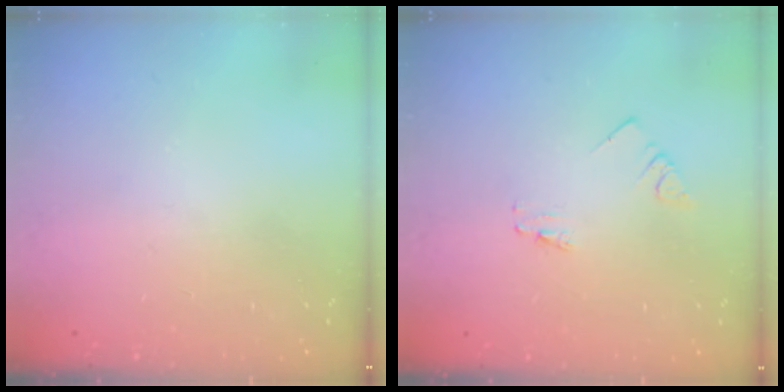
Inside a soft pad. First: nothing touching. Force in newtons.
{"total": 0.7, "press": 0.7, "slide": 0.1}